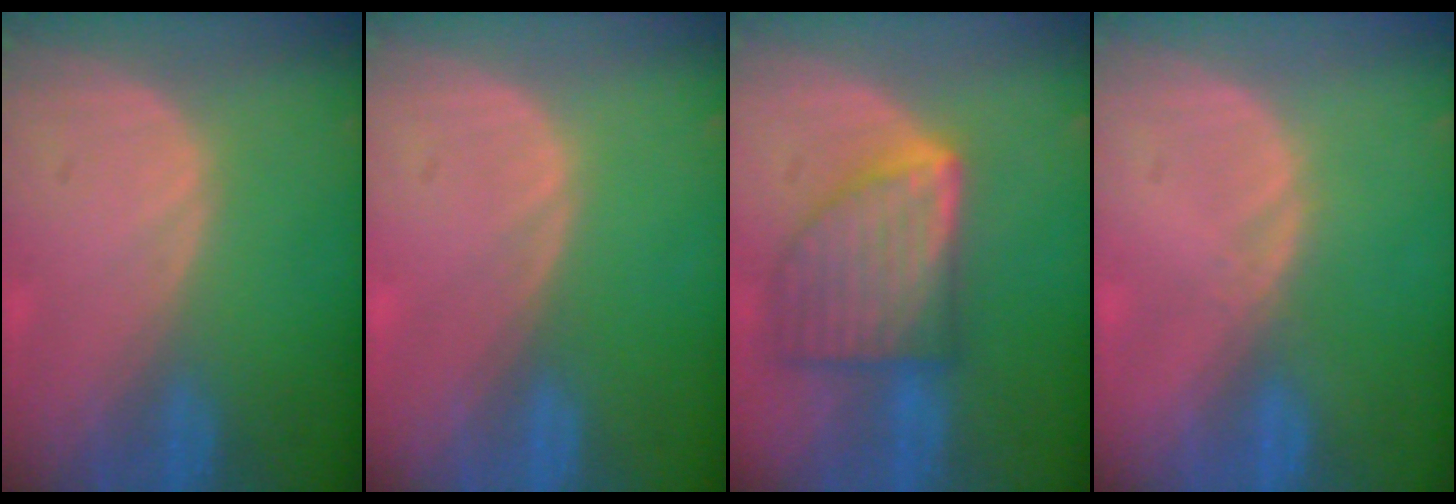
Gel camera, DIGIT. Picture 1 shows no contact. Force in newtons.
{"total": 0.0}
{"total": 9.0, "press": 9.0, "slide": 0.6}
{"total": 0.8, "press": 0.6, "slide": 0.5}